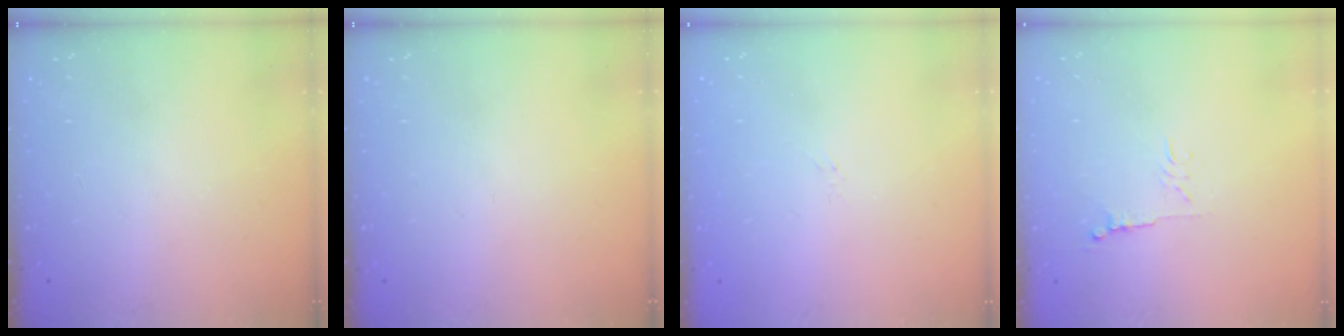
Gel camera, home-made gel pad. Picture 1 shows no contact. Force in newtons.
{"total": 0.0}
{"total": 1.5, "press": 1.4, "slide": 0.3}
{"total": 5.4, "press": 5.3, "slide": 0.7}